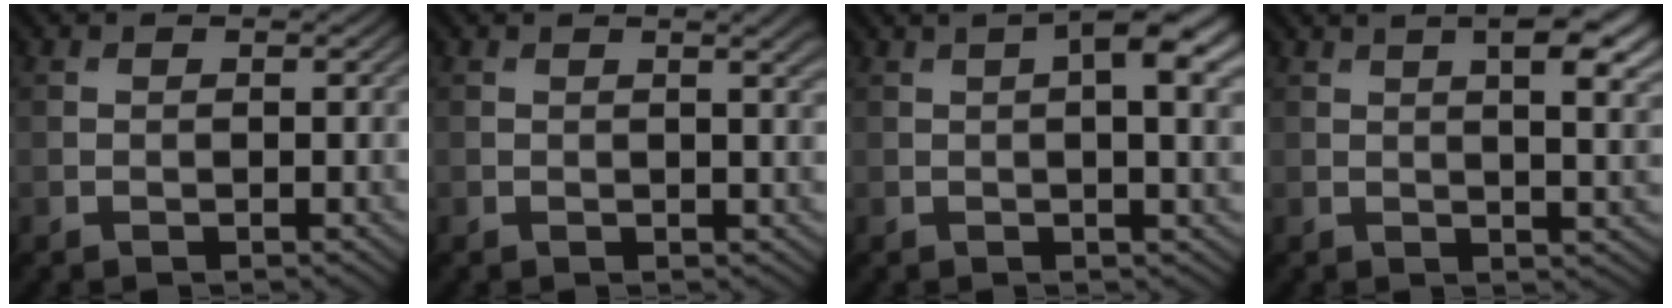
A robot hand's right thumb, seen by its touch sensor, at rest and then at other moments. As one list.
[{"total": 2.5, "force": [1.1, 0.5, 2.1], "torque": [-0.023, 0.001, 0.015]}, {"total": 6.5, "force": [2.1, 1.9, 5.9], "torque": [-0.089, 0.008, 0.030]}, {"total": 8.1, "force": [3.5, 2.6, 6.9], "torque": [-0.092, 0.017, 0.047]}]